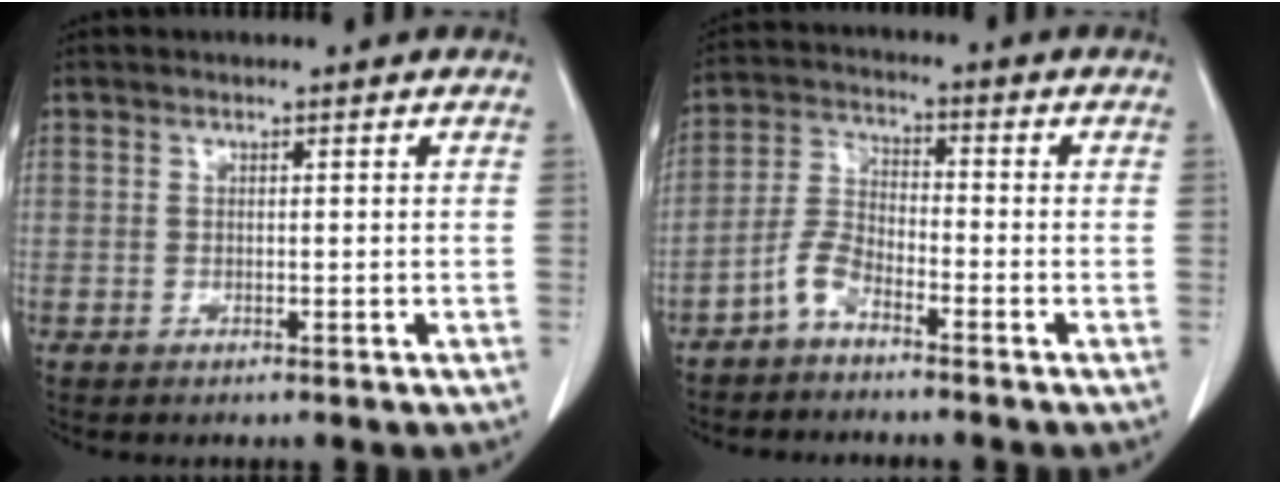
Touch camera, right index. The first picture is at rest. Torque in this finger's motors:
{"motor_torque": [-0.01, 0.01, 0.04, -0.01]}